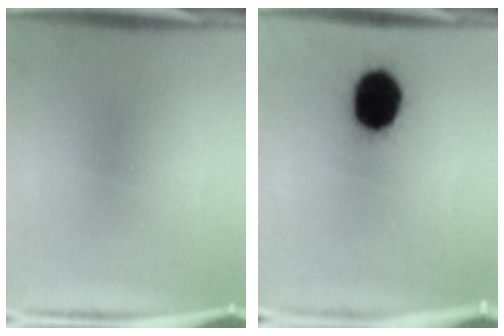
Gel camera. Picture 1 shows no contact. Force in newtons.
{"total": 16.7}